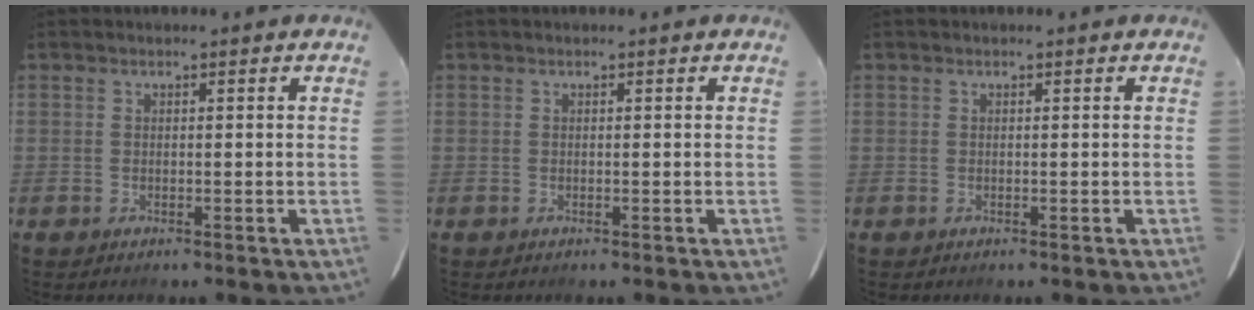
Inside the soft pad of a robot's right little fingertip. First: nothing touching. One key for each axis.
{"total": 0.0}
{"total": 0.0}